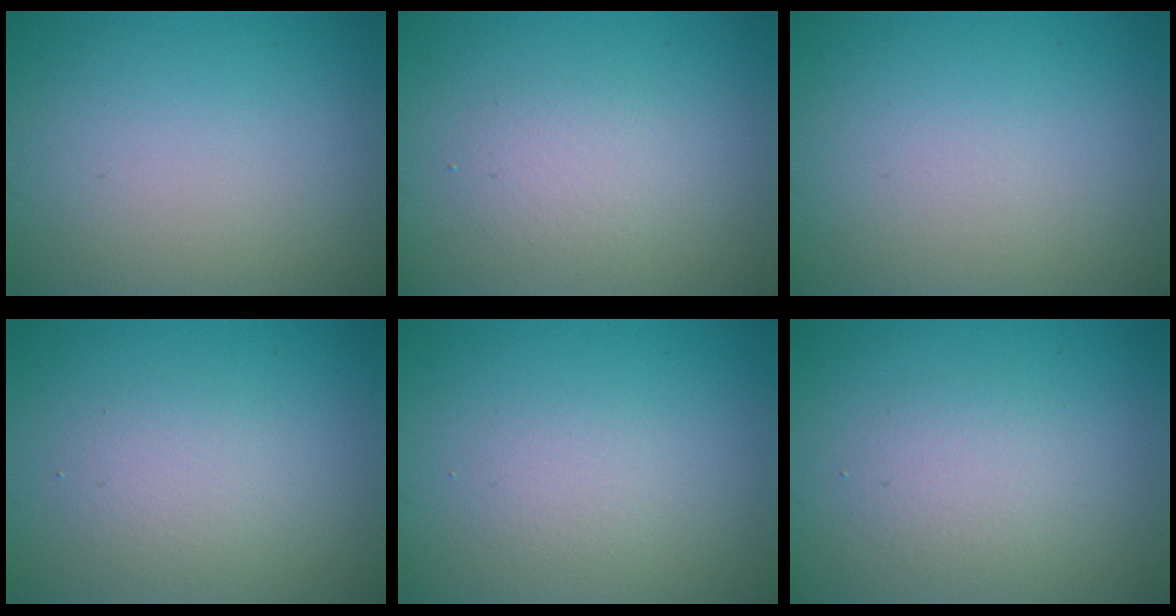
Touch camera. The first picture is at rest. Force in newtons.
{"total": 1.9, "press": 1.9, "slide": 0.1}
{"total": 0.0}
{"total": 2.1, "press": 2.1, "slide": 0.1}
{"total": 1.3, "press": 1.3, "slide": 0.0}
{"total": 2.2, "press": 2.1, "slide": 0.2}